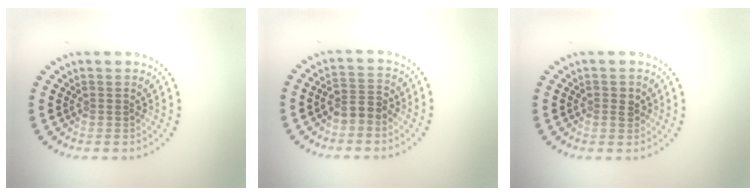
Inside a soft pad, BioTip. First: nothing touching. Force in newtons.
{"total": 2.5, "press": 2.3, "slide": 1.0}
{"total": 1.5, "press": 1.5, "slide": 0.2}